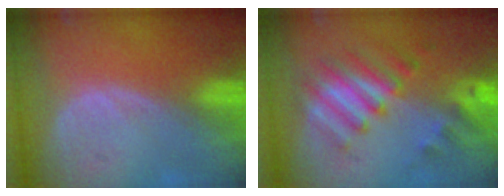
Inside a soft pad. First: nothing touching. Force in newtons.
{"total": 7.9, "press": 7.7, "slide": 1.8}